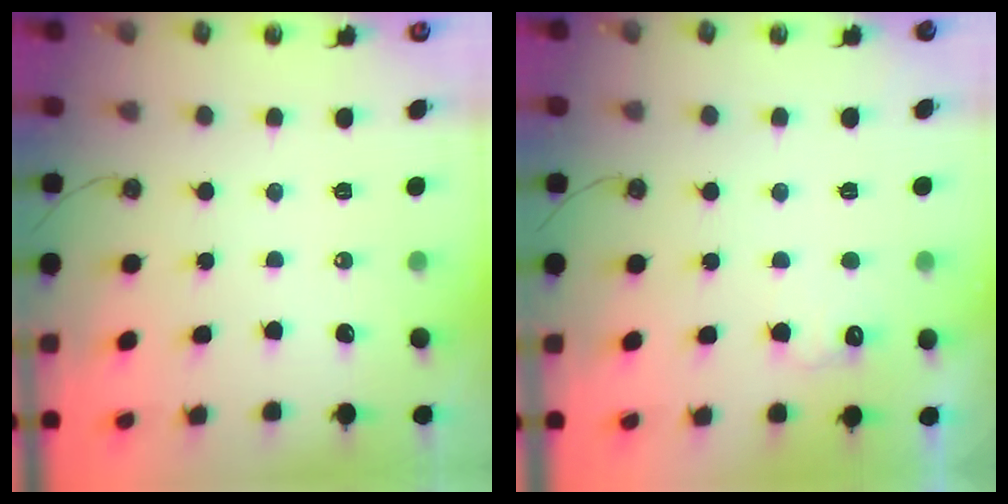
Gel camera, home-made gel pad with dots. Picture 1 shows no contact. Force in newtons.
{"total": 5.7, "press": 5.5, "slide": 1.3}